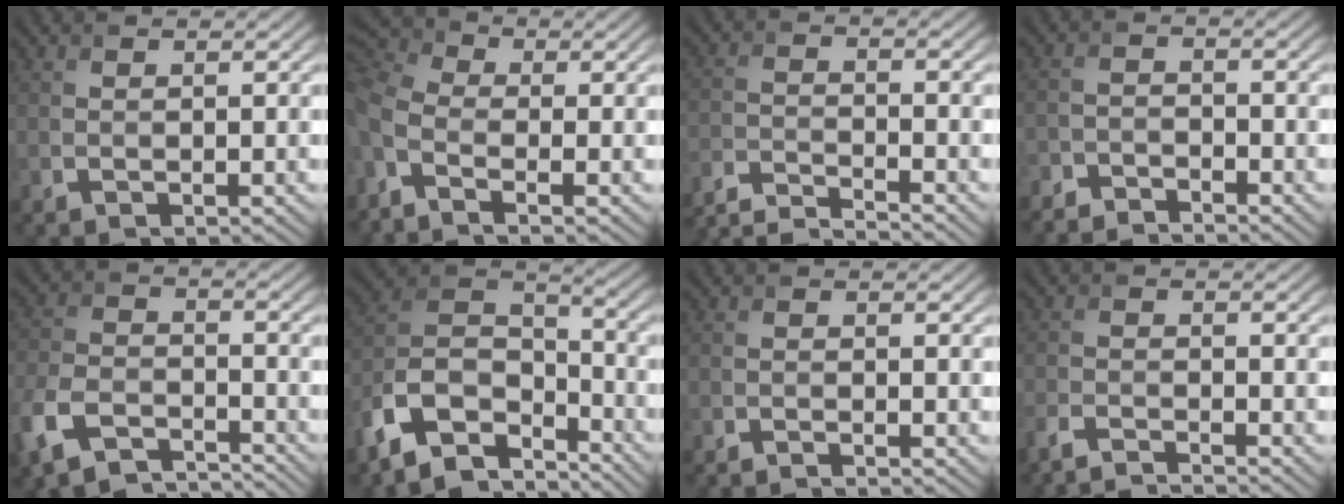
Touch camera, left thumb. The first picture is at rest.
{"total": 6.2, "force": [-1.8, 2.9, 5.1], "torque": [-0.149, -0.008, -0.040]}
{"total": 6.8, "force": [-6.2, 0.7, 2.6], "torque": [-0.048, -0.004, -0.121]}
{"total": 3.5, "force": [-3.5, 0.2, 0.5], "torque": [-0.008, -0.005, -0.074]}
{"total": 9.7, "force": [-6.8, 4.6, 5.2], "torque": [-0.121, -0.015, -0.138]}
{"total": 12.5, "force": [-7.5, 7.1, 7.1], "torque": [-0.190, -0.003, -0.138]}
{"total": 1.6, "force": [-1.5, -0.4, 0.2], "torque": [-0.004, -0.005, -0.030]}
{"total": 3.7, "force": [-3.6, -0.1, 1.0], "torque": [-0.020, -0.005, -0.073]}